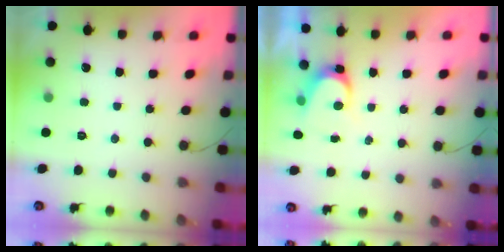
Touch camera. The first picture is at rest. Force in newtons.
{"total": 3.3, "press": 3.3, "slide": 0.3}